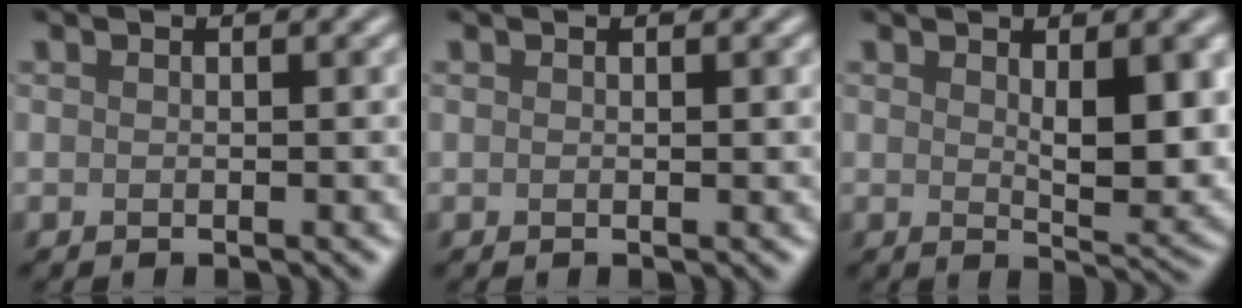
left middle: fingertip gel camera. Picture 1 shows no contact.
{"total": 0.0}
{"total": 5.1, "force": [1.2, 1.7, 4.6], "torque": [-0.070, -0.007, 0.025]}